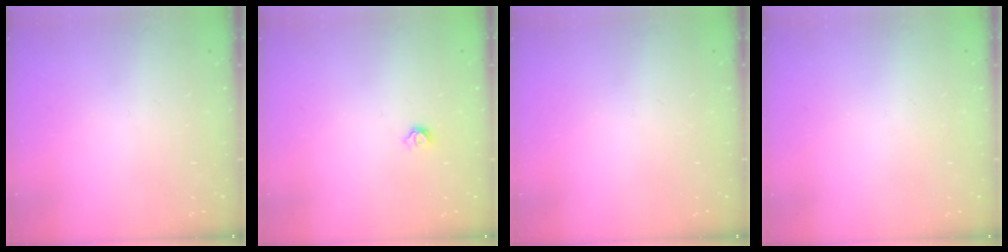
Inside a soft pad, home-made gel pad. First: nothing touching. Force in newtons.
{"total": 4.8, "press": 4.8, "slide": 0.8}
{"total": 0.0}
{"total": 0.8, "press": 0.8, "slide": 0.0}